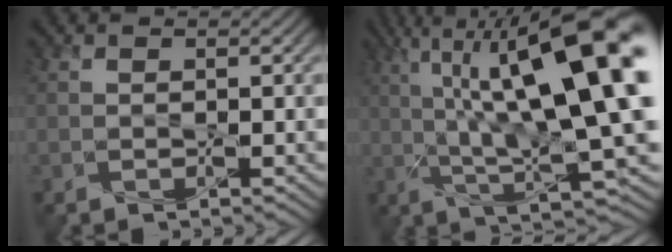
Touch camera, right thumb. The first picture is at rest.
{"total": 18.3, "force": [5.1, 5.2, 16.8], "torque": [-0.278, 0.033, 0.087]}